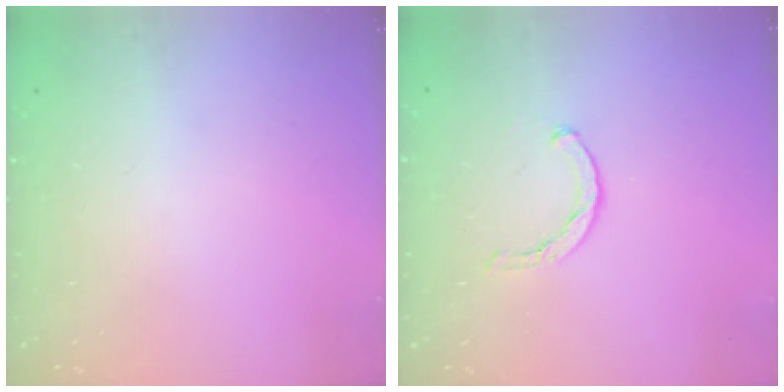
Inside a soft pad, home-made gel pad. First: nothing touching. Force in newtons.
{"total": 1.1, "press": 1.1, "slide": 0.2}